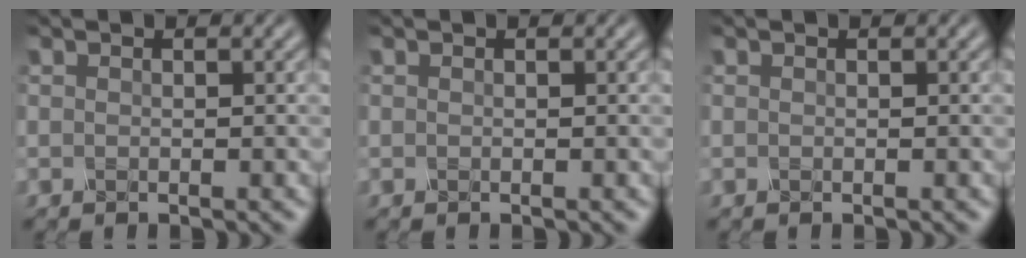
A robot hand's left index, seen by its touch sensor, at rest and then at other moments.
{"total": 0.0}
{"total": 0.0}